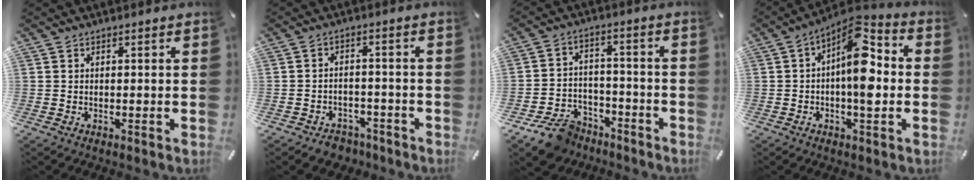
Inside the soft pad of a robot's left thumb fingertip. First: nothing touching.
{"total": 4.1, "force": [-3.1, 2.6, 0.6], "torque": [-0.015, 0.017, -0.060]}
{"total": 10.1, "force": [-7.5, 5.9, 3.3], "torque": [-0.055, 0.054, -0.132]}
{"total": 11.9, "force": [0.6, 5.0, 10.8], "torque": [-0.170, -0.015, 0.008]}